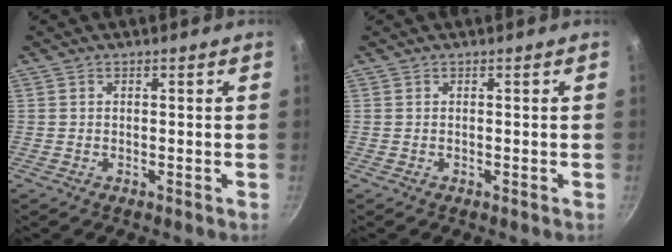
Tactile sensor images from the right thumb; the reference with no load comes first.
{"total": 0.0}